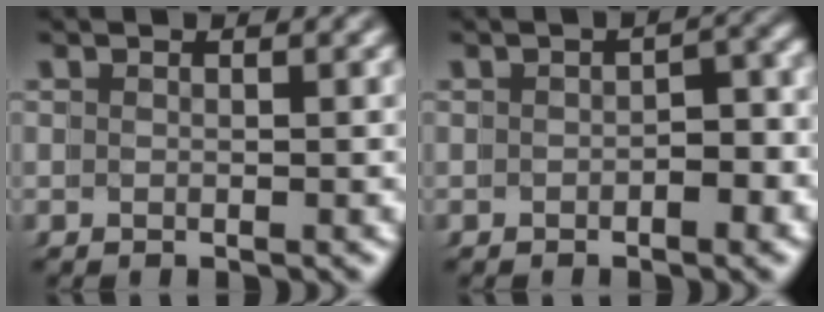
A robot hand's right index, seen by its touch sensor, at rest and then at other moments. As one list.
[{"total": 1.8, "force": [-1.2, 0.9, 1.0], "torque": [-0.004, -0.002, -0.021]}]